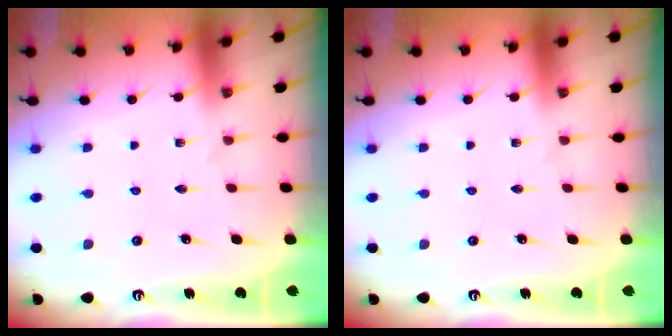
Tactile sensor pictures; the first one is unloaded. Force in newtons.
{"total": 0.0}